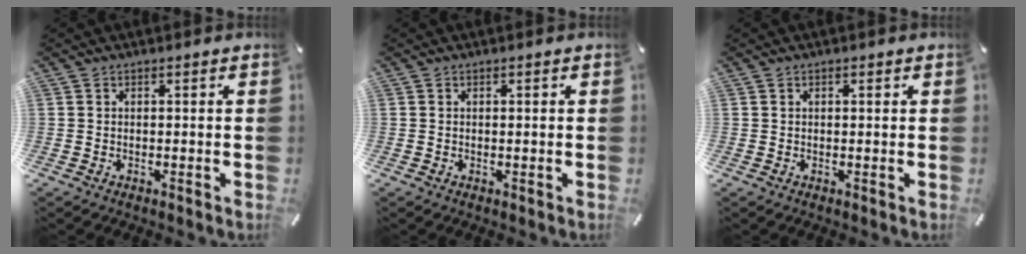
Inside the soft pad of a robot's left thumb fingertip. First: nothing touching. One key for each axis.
{"total": 0.5, "fx": 0.0, "fy": 0.2, "fz": 0.5, "tx": -0.009, "ty": 0.000, "tz": 0.001}
{"total": 0.7, "fx": 0.2, "fy": 0.5, "fz": 0.4, "tx": -0.007, "ty": 0.003, "tz": 0.003}